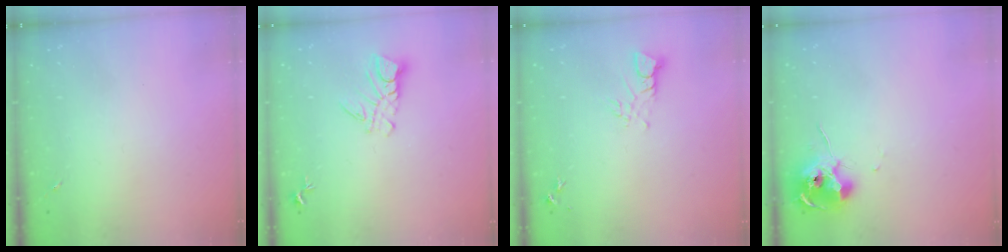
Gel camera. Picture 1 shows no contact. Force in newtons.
{"total": 8.0, "press": 8.0, "slide": 0.7}
{"total": 3.7, "press": 3.7, "slide": 0.4}
{"total": 10.3, "press": 10.3, "slide": 0.9}